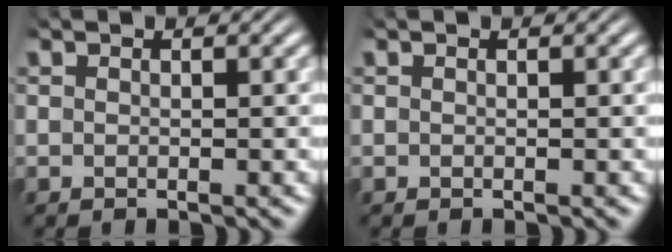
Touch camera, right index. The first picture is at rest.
{"total": 0.0}